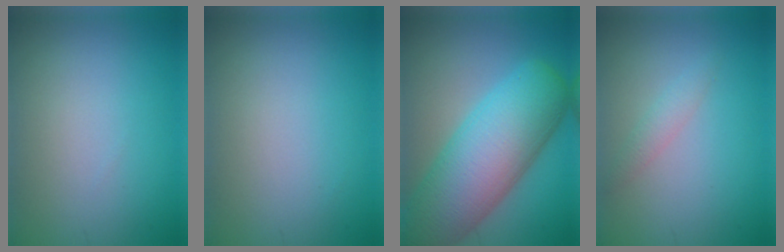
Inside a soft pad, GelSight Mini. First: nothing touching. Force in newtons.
{"total": 0.0}
{"total": 11.8, "press": 11.8, "slide": 0.4}
{"total": 1.3, "press": 1.3, "slide": 0.1}